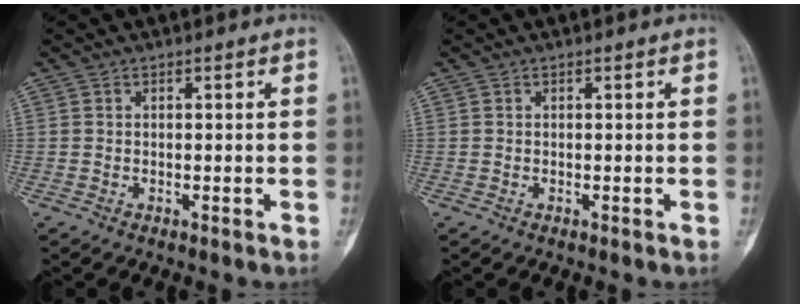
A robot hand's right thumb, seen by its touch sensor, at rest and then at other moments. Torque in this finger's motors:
{"motor_torque": [0.15, 0.11, 0.16, 0.01, 0.00]}